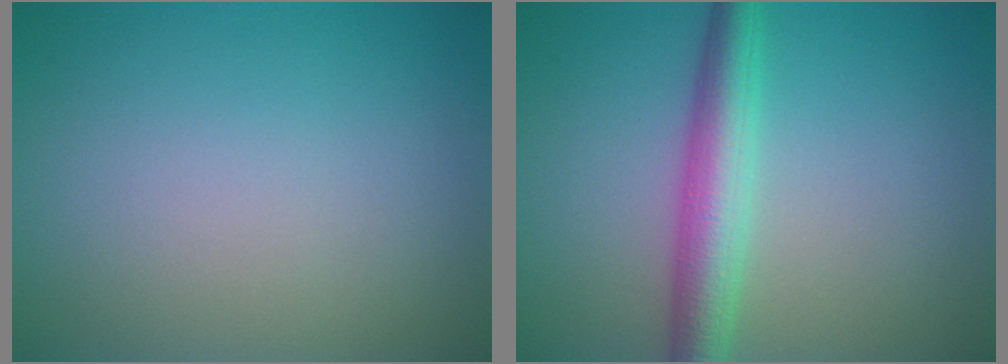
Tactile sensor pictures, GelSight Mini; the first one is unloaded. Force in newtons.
{"total": 4.6, "press": 4.6, "slide": 0.1}